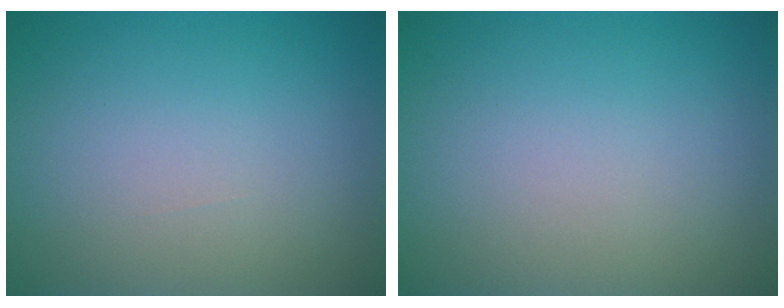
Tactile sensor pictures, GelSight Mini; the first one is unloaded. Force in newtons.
{"total": 0.0}